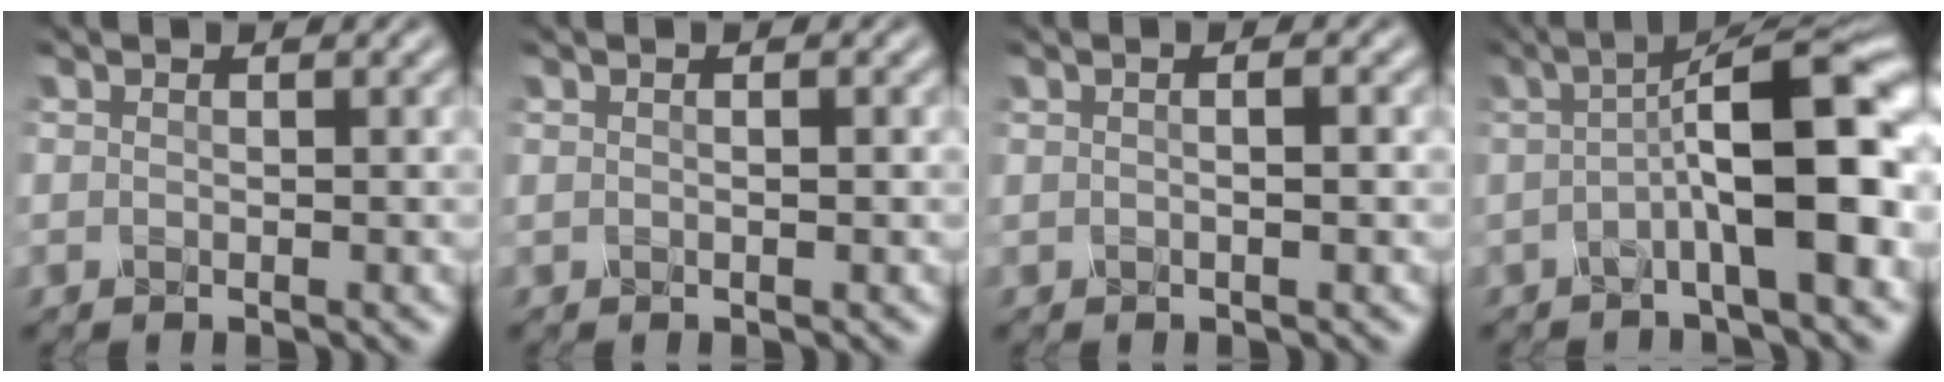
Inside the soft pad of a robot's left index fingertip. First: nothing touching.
{"total": 0.7, "force": [0.1, 0.1, 0.7], "torque": [-0.013, 0.002, 0.001]}
{"total": 2.3, "force": [0.5, 1.0, 2.0], "torque": [-0.007, 0.006, -0.012]}
{"total": 8.9, "force": [-0.7, 1.9, 8.7], "torque": [-0.111, 0.022, -0.024]}